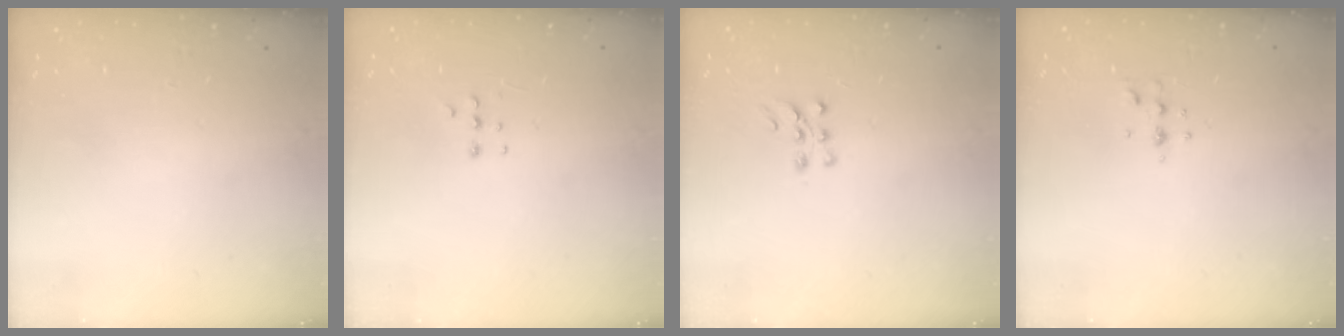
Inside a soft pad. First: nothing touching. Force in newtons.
{"total": 5.7, "press": 5.6, "slide": 1.0}
{"total": 6.9, "press": 6.8, "slide": 0.6}
{"total": 4.1, "press": 3.7, "slide": 1.8}